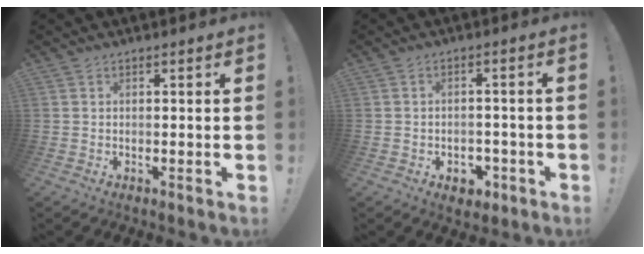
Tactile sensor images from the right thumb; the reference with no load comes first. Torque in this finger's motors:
{"motor_torque": [0.89, 0.14, 0.37, -0.61, 0.01]}